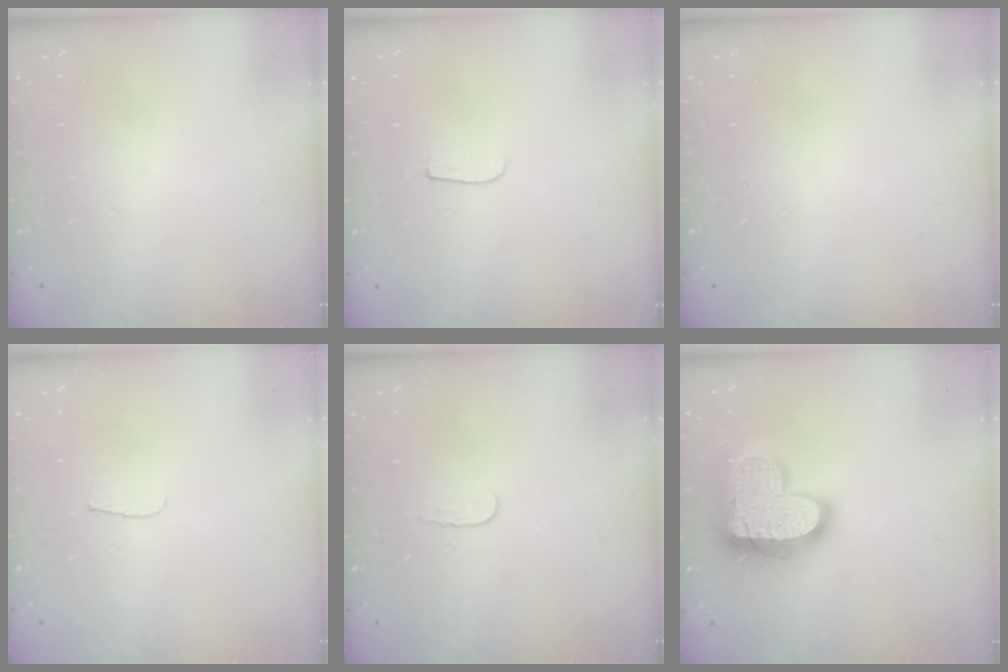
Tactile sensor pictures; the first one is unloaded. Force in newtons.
{"total": 3.8, "press": 3.8, "slide": 0.5}
{"total": 0.0}
{"total": 3.8, "press": 3.8, "slide": 0.4}
{"total": 3.6, "press": 3.5, "slide": 0.4}
{"total": 18.7, "press": 18.7, "slide": 1.2}